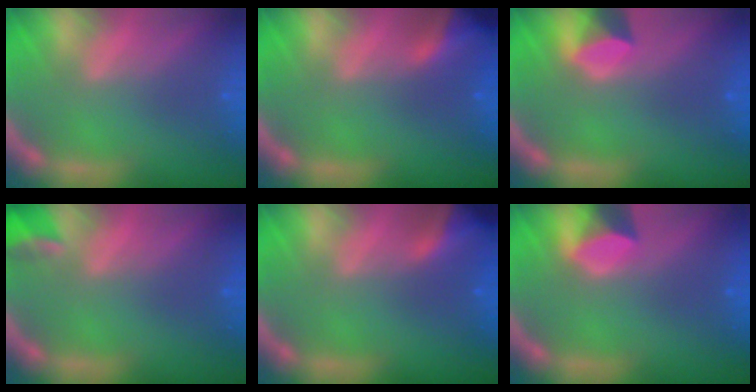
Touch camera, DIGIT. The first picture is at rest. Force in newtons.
{"total": 5.4}
{"total": 2.4}
{"total": 2.4}
{"total": 5.4}
{"total": 3.0}